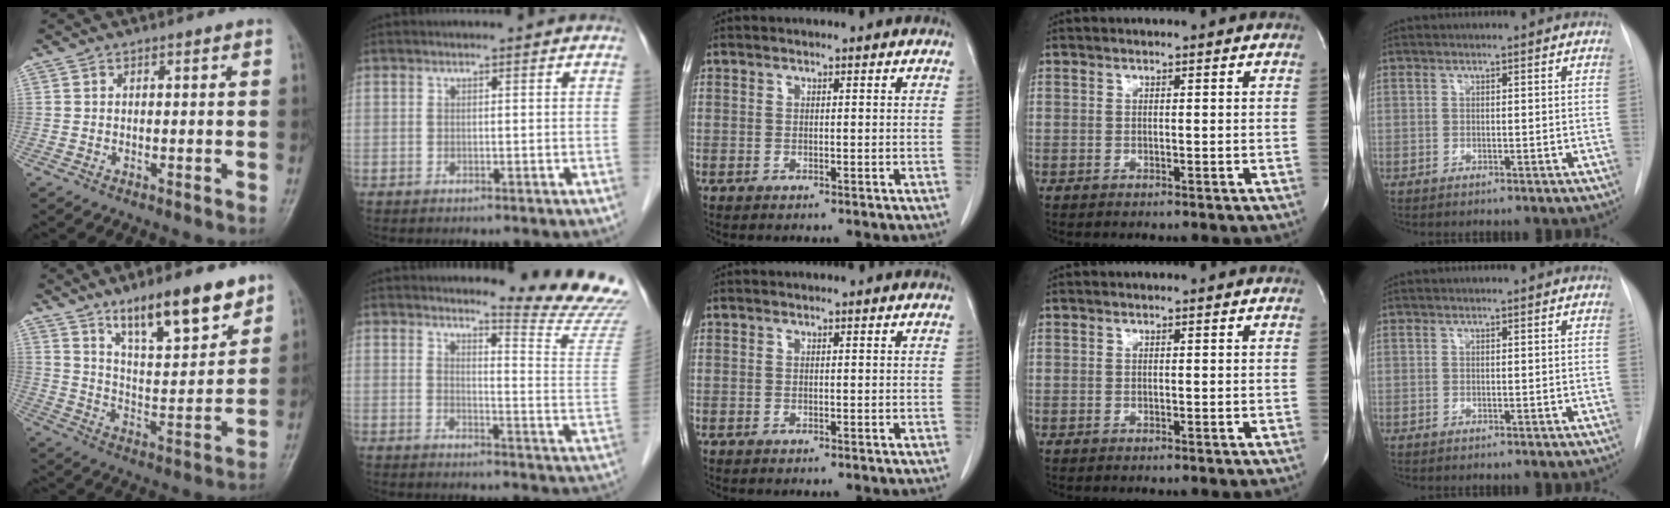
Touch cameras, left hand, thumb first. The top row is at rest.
{"thumb": {"total": 14.9, "force": [10.2, 4.2, 9.9], "torque": [-0.129, -0.062, 0.176]}, "index": {"total": 12.8, "force": [12.6, -1.5, 1.9], "torque": [-0.016, -0.135, 0.129]}}